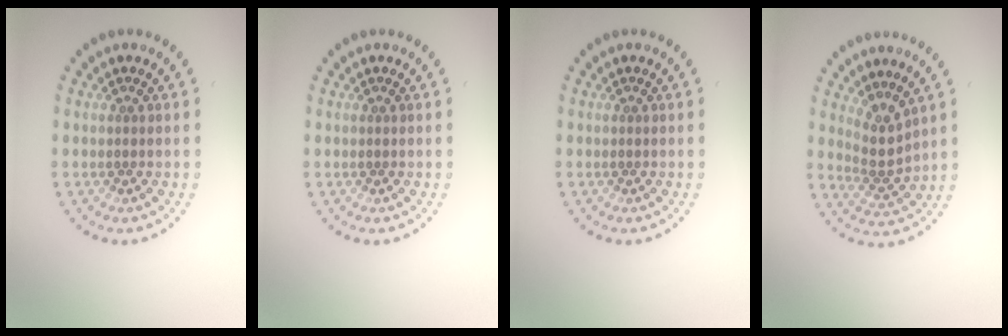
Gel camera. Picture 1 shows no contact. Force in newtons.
{"total": 0.0}
{"total": 0.0}
{"total": 2.5, "press": 1.8, "slide": 1.8}